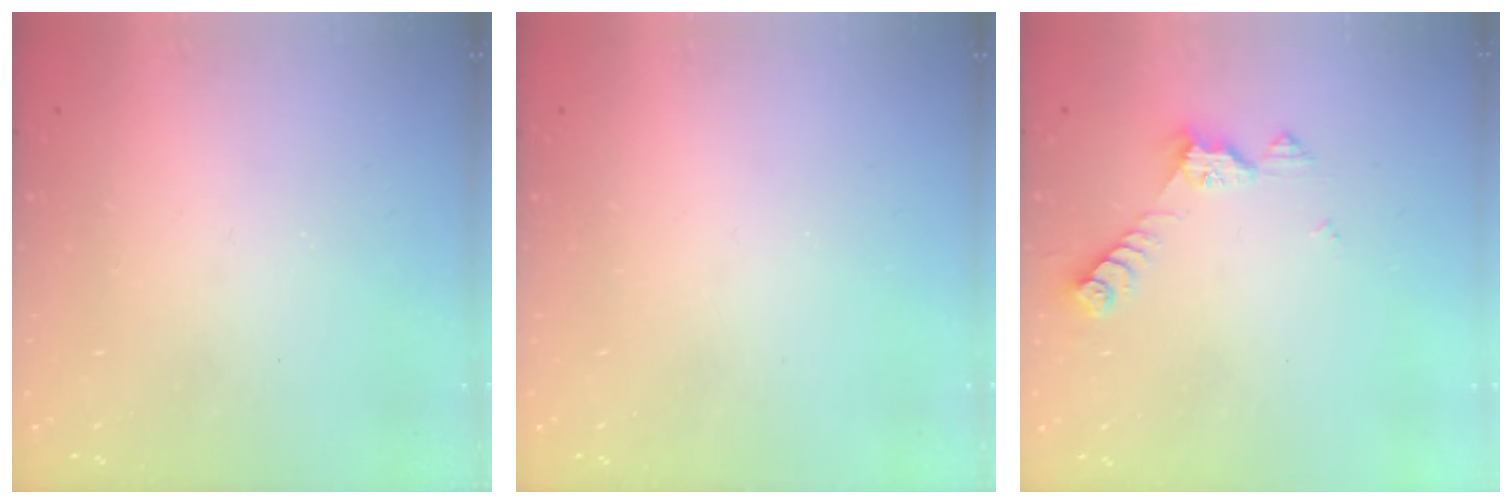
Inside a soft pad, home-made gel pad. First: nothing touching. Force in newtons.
{"total": 0.0}
{"total": 6.7, "press": 6.7, "slide": 0.4}